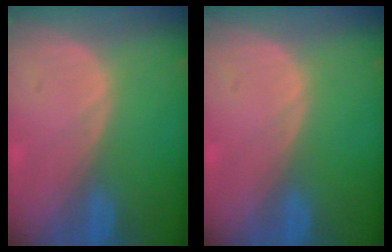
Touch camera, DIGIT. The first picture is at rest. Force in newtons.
{"total": 0.0}